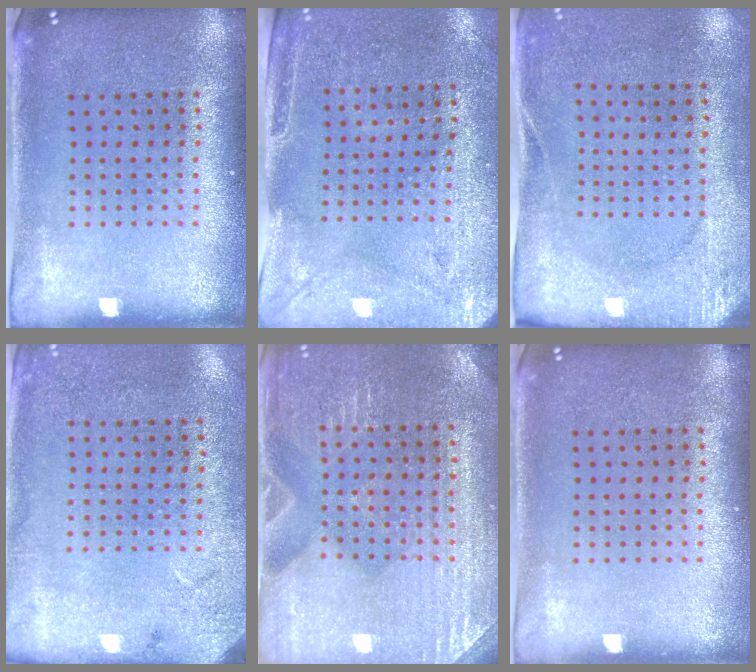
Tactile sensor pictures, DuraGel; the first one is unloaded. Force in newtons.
{"total": 2.9, "press": 2.5, "slide": 1.6}
{"total": 2.7, "press": 2.0, "slide": 1.7}
{"total": 2.6, "press": 2.1, "slide": 1.6}
{"total": 3.2, "press": 3.1, "slide": 0.4}
{"total": 0.0}